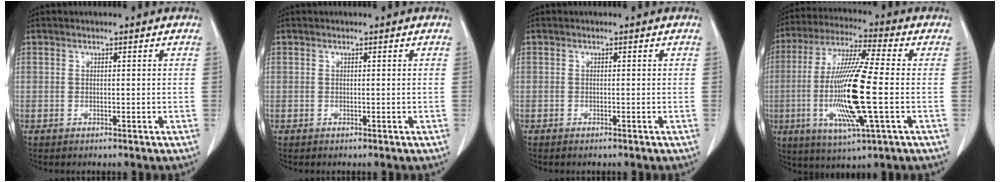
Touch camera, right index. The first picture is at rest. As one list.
[{"total": 0.0}, {"total": 0.6, "force": [-0.5, 0.0, 0.3], "torque": [-0.009, -0.002, -0.008]}, {"total": 16.7, "force": [-2.6, 1.0, 16.5], "torque": [-0.335, -0.014, -0.052]}]